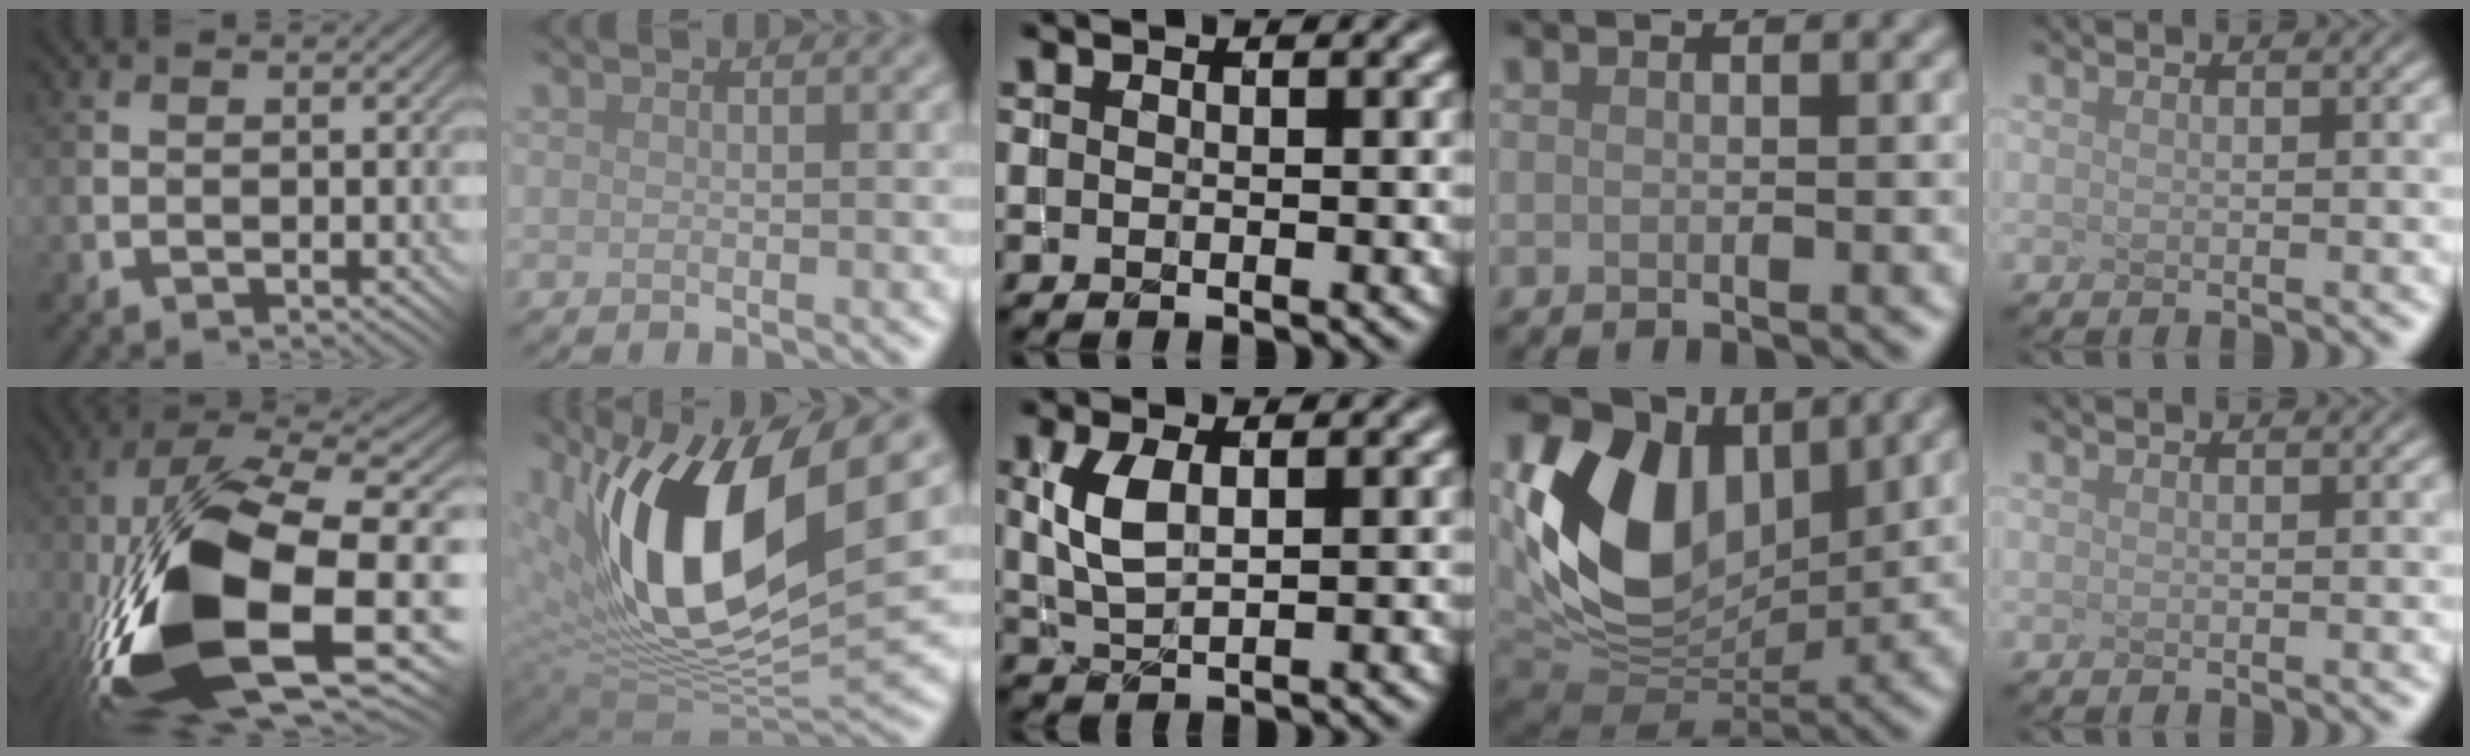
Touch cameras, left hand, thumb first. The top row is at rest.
{"thumb": {"total": 19.8, "force": [-5.9, 7.6, 17.3], "torque": [-0.351, -0.038, -0.091]}, "index": {"total": 14.1, "force": [4.8, 5.9, 11.9], "torque": [-0.211, -0.009, 0.088]}, "middle": {"total": 3.5, "force": [0.7, 1.8, 2.9], "torque": [-0.074, 0.004, 0.017]}, "ring": {"total": 12.4, "force": [3.2, 8.5, 8.3], "torque": [-0.167, -0.003, 0.059]}}